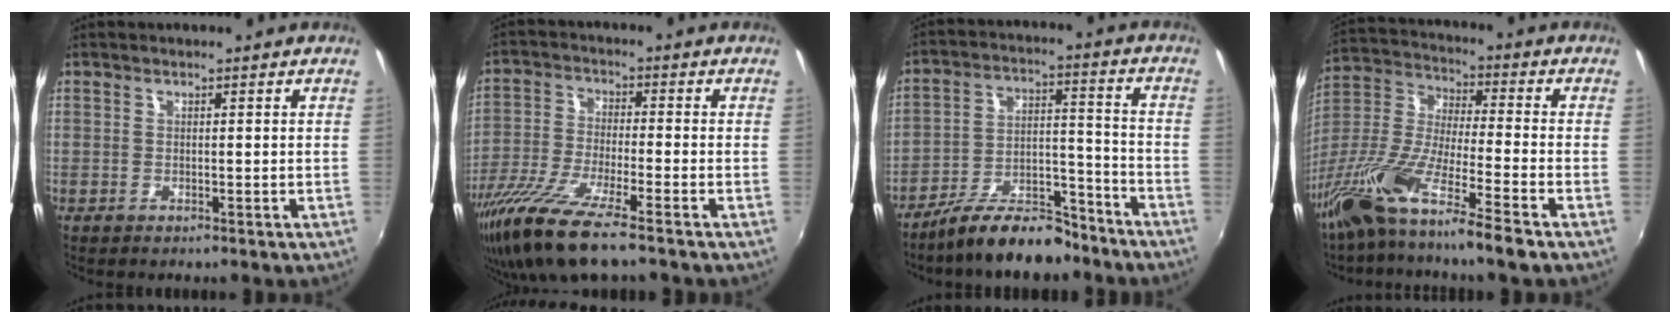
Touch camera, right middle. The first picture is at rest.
{"total": 14.8, "force": [-10.4, 2.0, 10.3], "torque": [-0.218, -0.047, -0.196]}
{"total": 13.3, "force": [-10.8, 4.4, 6.5], "torque": [-0.119, 0.023, -0.170]}
{"total": 15.7, "force": [-11.2, 0.4, 11.0], "torque": [-0.221, -0.028, -0.219]}